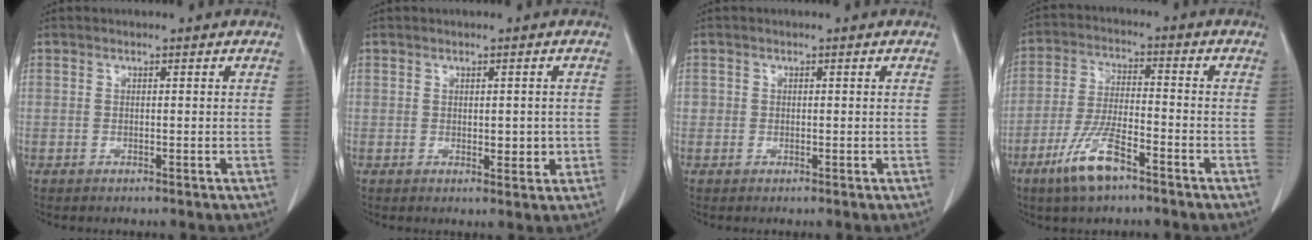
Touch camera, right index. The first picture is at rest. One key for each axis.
{"total": 2.6, "fx": -0.2, "fy": 1.5, "fz": 2.1, "tx": -0.023, "ty": -0.002, "tz": 0.004}
{"total": 0.9, "fx": 0.0, "fy": 0.9, "fz": 0.0, "tx": 0.013, "ty": 0.008, "tz": -0.001}
{"total": 9.1, "fx": -5.7, "fy": 1.9, "fz": 6.7, "tx": -0.140, "ty": -0.012, "tz": -0.108}